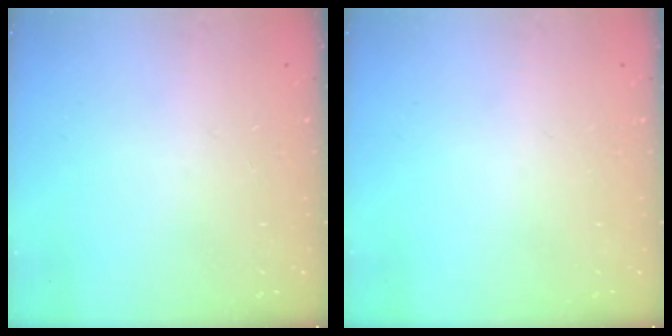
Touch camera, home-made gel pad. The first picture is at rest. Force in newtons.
{"total": 0.0}